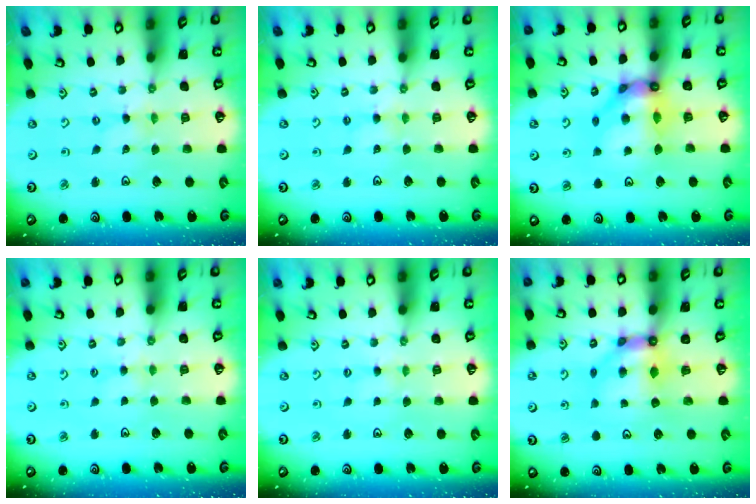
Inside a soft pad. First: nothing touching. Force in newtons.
{"total": 2.2, "press": 2.1, "slide": 0.4}
{"total": 11.5, "press": 11.4, "slide": 1.6}
{"total": 2.5, "press": 2.5, "slide": 0.3}
{"total": 1.5, "press": 1.4, "slide": 0.3}
{"total": 6.9, "press": 6.9, "slide": 0.6}